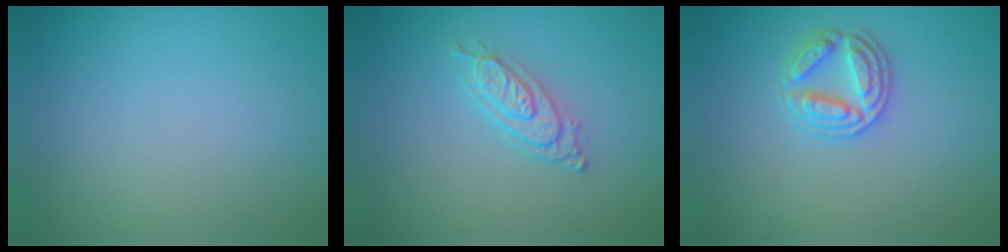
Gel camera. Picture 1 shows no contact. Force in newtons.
{"total": 2.7, "press": 2.1, "slide": 1.7}
{"total": 2.8, "press": 2.7, "slide": 0.4}